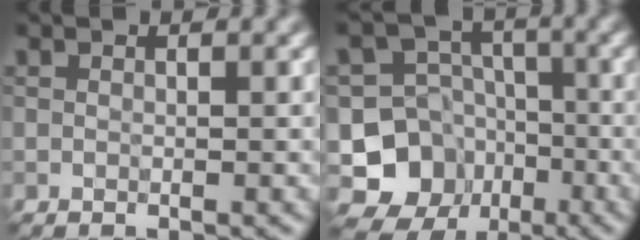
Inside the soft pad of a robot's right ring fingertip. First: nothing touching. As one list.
[{"total": 10.5, "force": [-4.9, 8.9, 2.6], "torque": [-0.048, -0.001, -0.098]}]